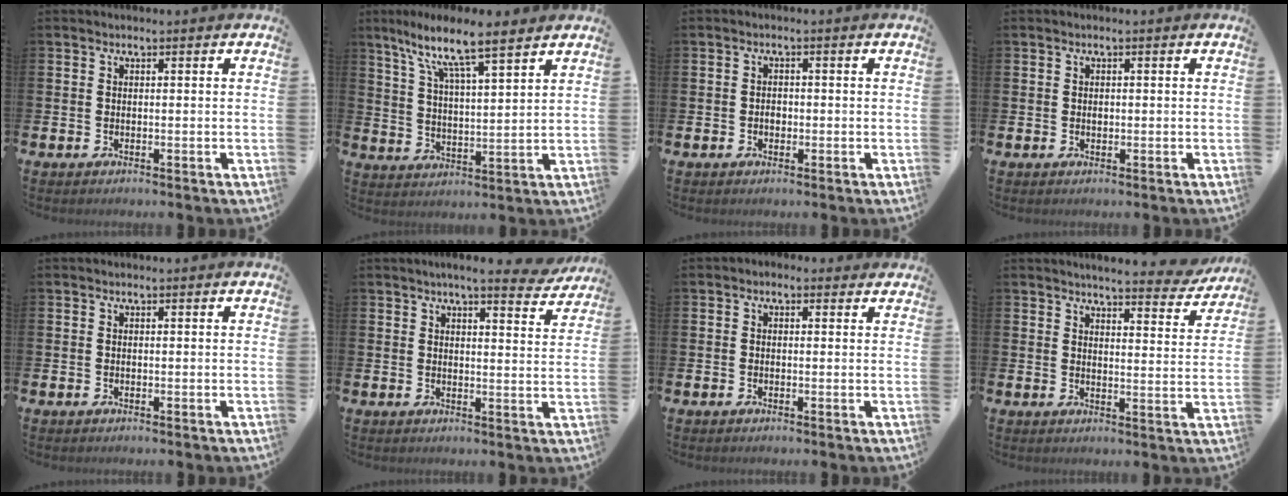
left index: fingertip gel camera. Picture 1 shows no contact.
{"total": 9.0, "force": [7.7, 0.9, 4.6], "torque": [-0.112, -0.041, 0.132]}
{"total": 1.4, "force": [-0.3, 1.0, 0.9], "torque": [-0.002, 0.000, -0.010]}
{"total": 0.6, "force": [0.1, 0.5, 0.3], "torque": [-0.001, 0.001, 0.000]}
{"total": 0.0}
{"total": 5.3, "force": [4.8, 0.4, 2.2], "torque": [-0.030, -0.024, 0.080]}
{"total": 0.7, "force": [0.1, 0.6, 0.3], "torque": [-0.006, 0.007, -0.001]}
{"total": 4.5, "force": [4.4, 0.3, 1.0], "torque": [-0.019, -0.034, 0.071]}